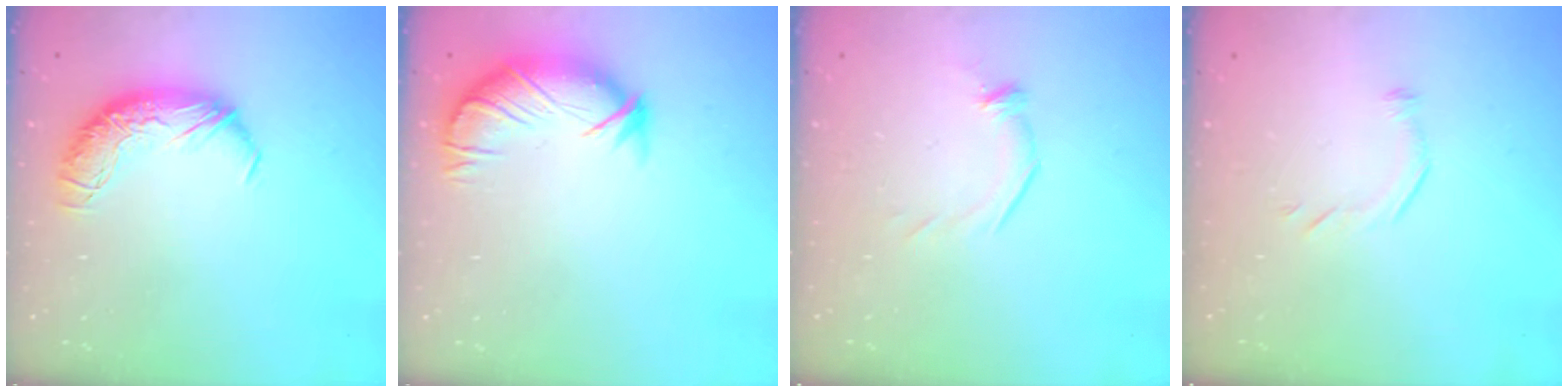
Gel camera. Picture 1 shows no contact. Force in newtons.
{"total": 3.9, "press": 3.3, "slide": 2.0}
{"total": 5.1, "press": 5.0, "slide": 0.8}
{"total": 7.3, "press": 7.3, "slide": 0.7}